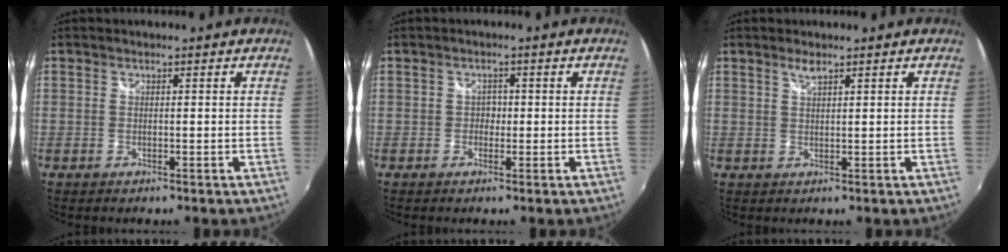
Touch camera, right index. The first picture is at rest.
{"total": 1.5, "force": [-0.4, 1.4, 0.3], "torque": [-0.003, 0.002, -0.007]}
{"total": 1.7, "force": [1.3, 0.3, 1.1], "torque": [-0.019, 0.003, 0.023]}